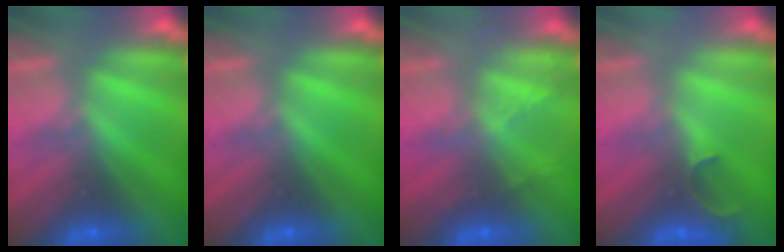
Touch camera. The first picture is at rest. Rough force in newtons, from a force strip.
{"total": 0.0}
{"total": 2.2}
{"total": 2.9}